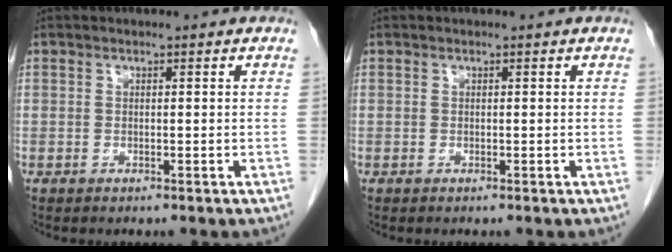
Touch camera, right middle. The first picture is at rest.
{"total": 0.0}